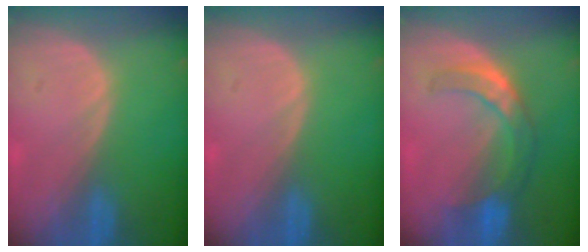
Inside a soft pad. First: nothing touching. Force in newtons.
{"total": 0.0}
{"total": 7.6, "press": 6.5, "slide": 4.0}